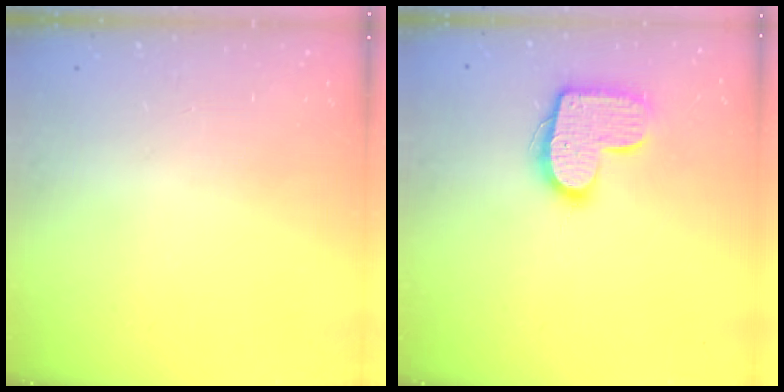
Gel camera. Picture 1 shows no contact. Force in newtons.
{"total": 13.5, "press": 13.5, "slide": 0.7}